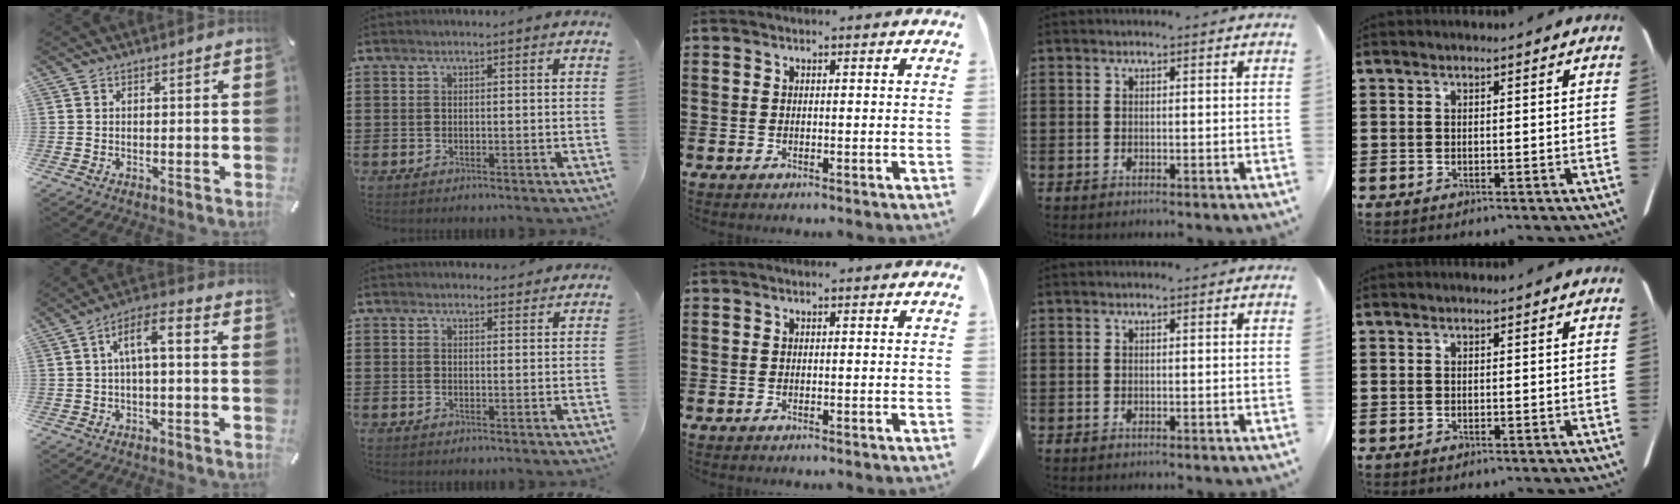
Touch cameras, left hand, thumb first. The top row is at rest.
{"thumb": {"total": 4.9, "force": [-0.8, 2.1, 4.3], "torque": [-0.084, 0.019, -0.018]}, "index": {"total": 1.9, "force": [1.8, 0.4, 0.0], "torque": [0.003, -0.001, 0.033]}}